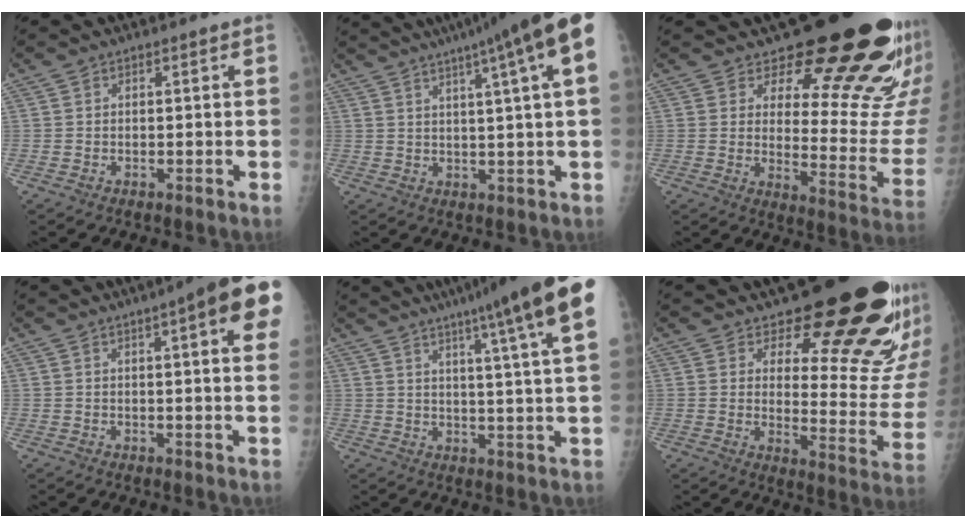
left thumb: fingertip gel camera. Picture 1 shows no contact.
{"total": 15.7, "force": [8.4, 0.2, 13.3], "torque": [-0.188, 0.008, 0.102]}
{"total": 21.1, "force": [15.6, 7.5, 12.1], "torque": [-0.109, -0.130, 0.198]}
{"total": 15.4, "force": [7.1, 2.8, 13.4], "torque": [-0.161, -0.008, 0.080]}
{"total": 20.1, "force": [12.7, 0.4, 15.6], "torque": [-0.217, -0.043, 0.157]}
{"total": 20.4, "force": [14.7, 6.5, 12.5], "torque": [-0.122, -0.129, 0.191]}